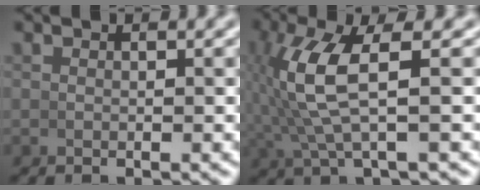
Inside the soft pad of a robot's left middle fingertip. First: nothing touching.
{"total": 6.5, "force": [0.7, 2.1, 6.1], "torque": [-0.137, 0.006, 0.020]}